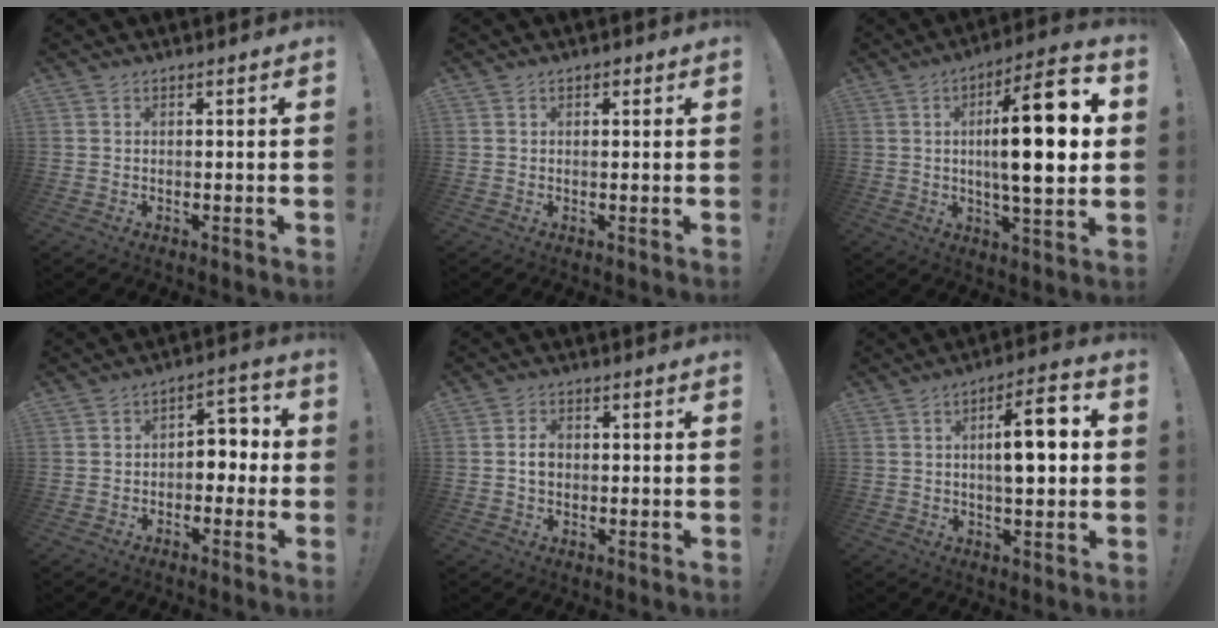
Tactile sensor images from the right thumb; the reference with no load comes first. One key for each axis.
{"total": 1.1, "fx": 0.3, "fy": 0.9, "fz": 0.6, "tx": -0.005, "ty": 0.001, "tz": 0.005}
{"total": 19.9, "fx": 2.6, "fy": 5.1, "fz": 19.1, "tx": -0.305, "ty": -0.006, "tz": 0.025}
{"total": 5.8, "fx": -1.6, "fy": 4.8, "fz": 3.0, "tx": -0.038, "ty": 0.018, "tz": -0.027}
{"total": 3.6, "fx": -0.1, "fy": 2.8, "fz": 2.3, "tx": -0.022, "ty": 0.001, "tz": -0.007}
{"total": 10.9, "fx": 0.9, "fy": 3.6, "fz": 10.2, "tx": -0.151, "ty": 0.004, "tz": 0.009}